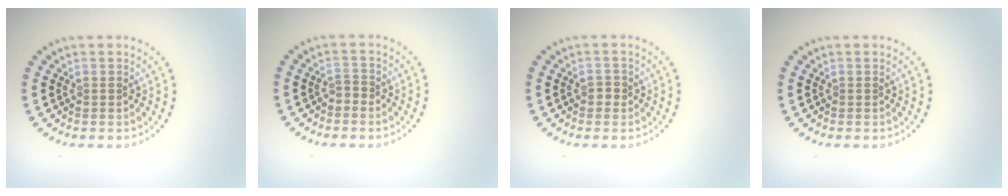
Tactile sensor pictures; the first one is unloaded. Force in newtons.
{"total": 0.9, "press": 0.8, "slide": 0.4}
{"total": 1.1, "press": 1.1, "slide": 0.4}
{"total": 0.0}